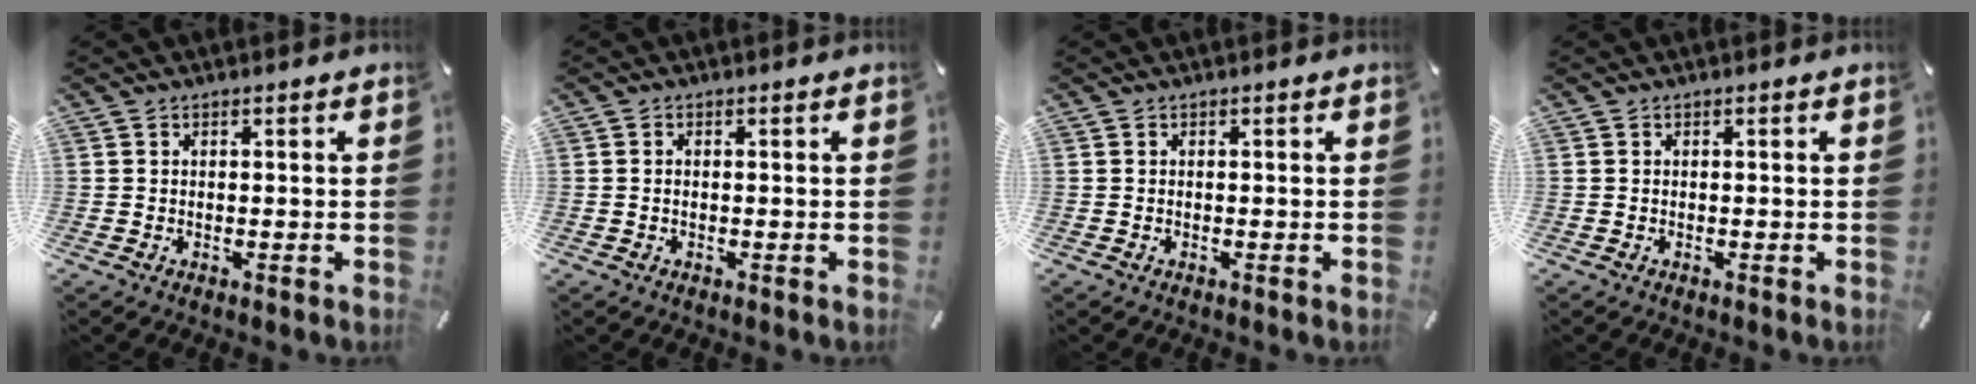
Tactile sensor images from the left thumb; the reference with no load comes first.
{"total": 0.7, "force": [-0.1, 0.4, 0.6], "torque": [-0.013, 0.001, -0.004]}
{"total": 0.0}
{"total": 0.0}